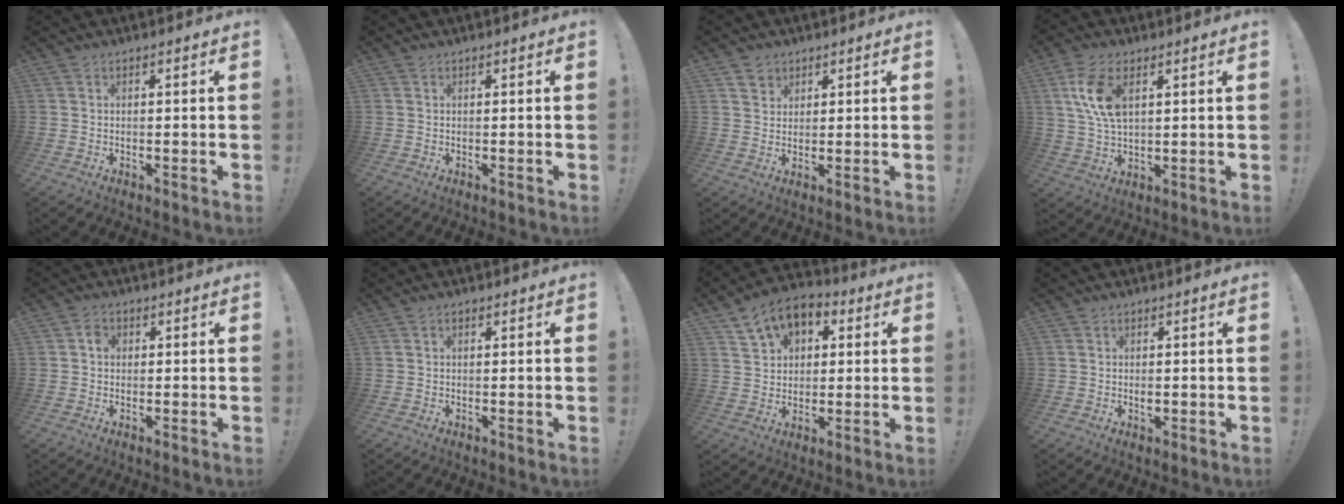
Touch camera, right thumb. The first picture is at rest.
{"total": 0.0}
{"total": 3.5, "force": [2.3, 2.6, 0.4], "torque": [0.002, -0.014, 0.042]}
{"total": 10.6, "force": [3.7, 5.5, 8.2], "torque": [-0.167, -0.004, 0.067]}
{"total": 2.4, "force": [-0.1, 2.0, 1.4], "torque": [-0.015, 0.005, -0.006]}
{"total": 0.6, "force": [0.0, 0.6, 0.3], "torque": [0.001, 0.000, -0.001]}
{"total": 10.1, "force": [5.4, 7.2, 4.5], "torque": [-0.073, -0.025, 0.106]}
{"total": 2.9, "force": [0.6, 2.8, 0.5], "torque": [-0.001, -0.008, 0.010]}